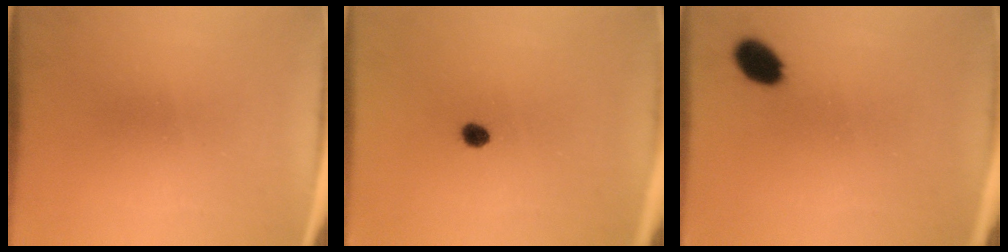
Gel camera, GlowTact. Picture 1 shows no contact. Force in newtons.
{"total": 2.1}
{"total": 5.5}